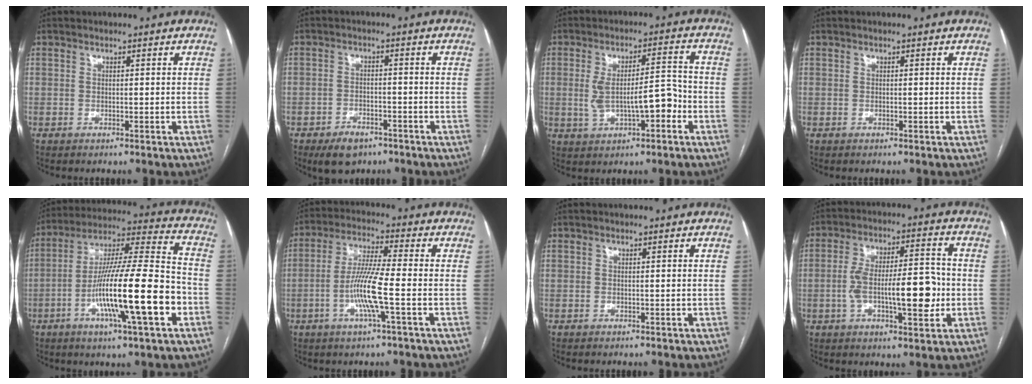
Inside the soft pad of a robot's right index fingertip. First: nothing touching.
{"total": 5.5, "force": [-3.8, 3.0, 2.5], "torque": [-0.044, 0.000, -0.055]}
{"total": 8.4, "force": [-1.7, 2.8, 7.8], "torque": [-0.136, 0.023, -0.019]}
{"total": 0.0}
{"total": 20.0, "force": [-6.3, 1.3, 19.0], "torque": [-0.325, -0.007, -0.105]}
{"total": 9.1, "force": [-2.5, 0.0, 8.8], "torque": [-0.174, -0.004, -0.053]}
{"total": 0.0}
{"total": 13.1, "force": [-2.0, 3.7, 12.4], "torque": [-0.205, 0.020, -0.028]}